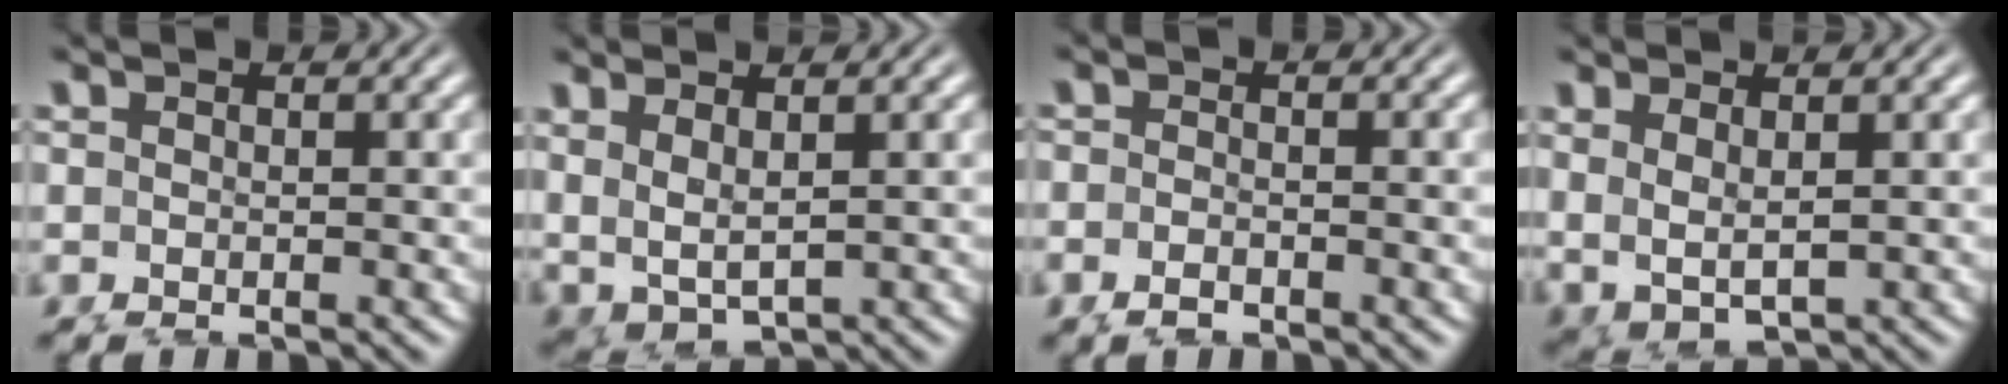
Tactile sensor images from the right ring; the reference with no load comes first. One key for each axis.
{"total": 3.1, "fx": 1.7, "fy": 1.9, "fz": 1.8, "tx": -0.054, "ty": -0.003, "tz": 0.037}
{"total": 0.9, "fx": -0.7, "fy": 0.3, "fz": 0.5, "tx": -0.010, "ty": 0.000, "tz": -0.011}
{"total": 3.1, "fx": 1.2, "fy": 2.0, "fz": 2.1, "tx": -0.053, "ty": -0.007, "tz": 0.033}